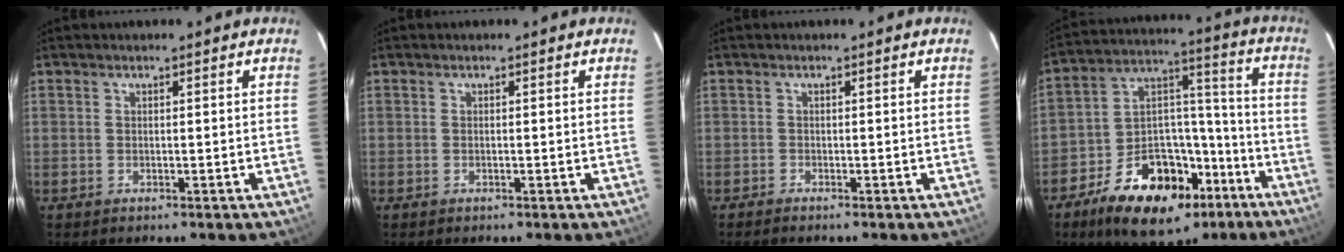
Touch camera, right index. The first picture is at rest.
{"total": 0.0}
{"total": 1.0, "force": [-1.0, 0.2, 0.3], "torque": [-0.012, -0.003, -0.017]}
{"total": 20.7, "force": [-12.2, 11.9, 11.7], "torque": [-0.213, 0.043, -0.183]}